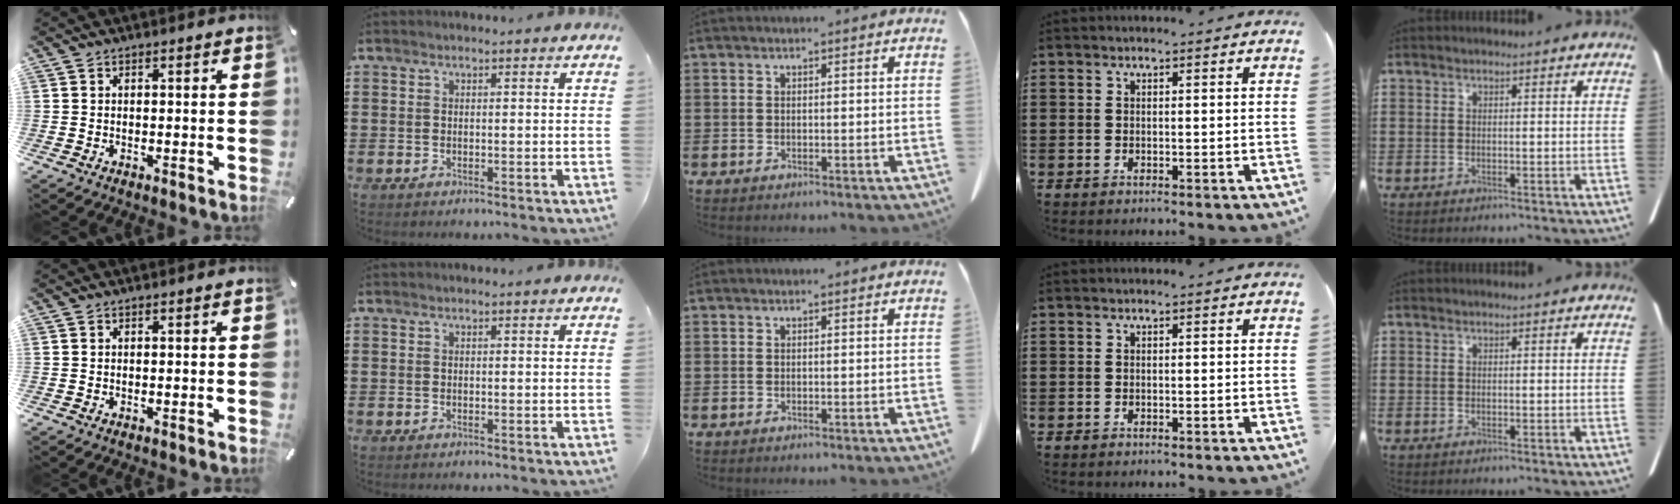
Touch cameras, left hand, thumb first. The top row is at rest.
{}